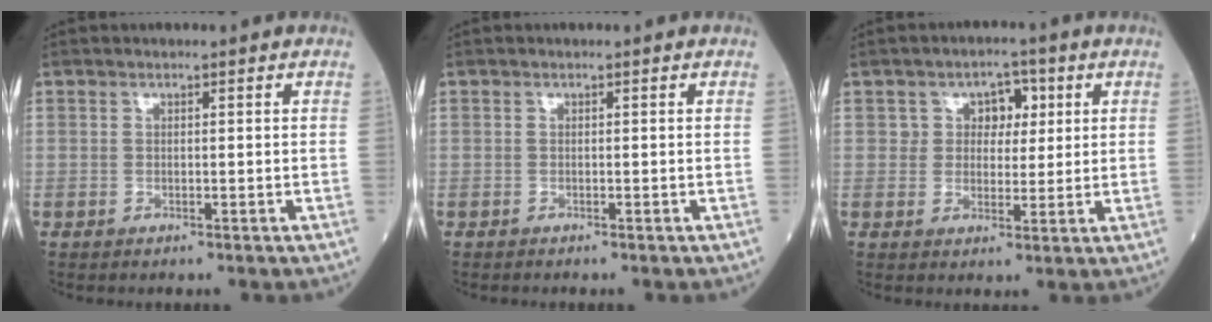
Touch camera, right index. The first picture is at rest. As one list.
[{"total": 0.0}, {"total": 4.7, "force": [1.5, 3.8, 2.5], "torque": [-0.022, 0.009, 0.019]}]